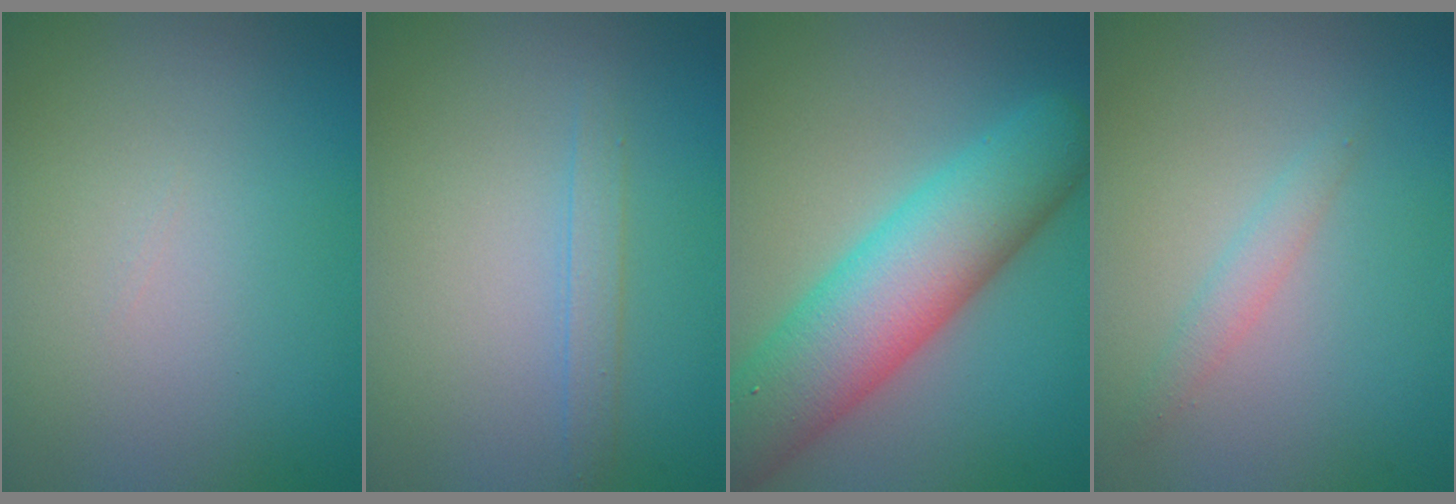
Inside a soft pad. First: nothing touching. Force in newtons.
{"total": 1.3, "press": 1.3, "slide": 0.0}
{"total": 9.5, "press": 9.5, "slide": 0.5}
{"total": 1.4, "press": 1.4, "slide": 0.1}